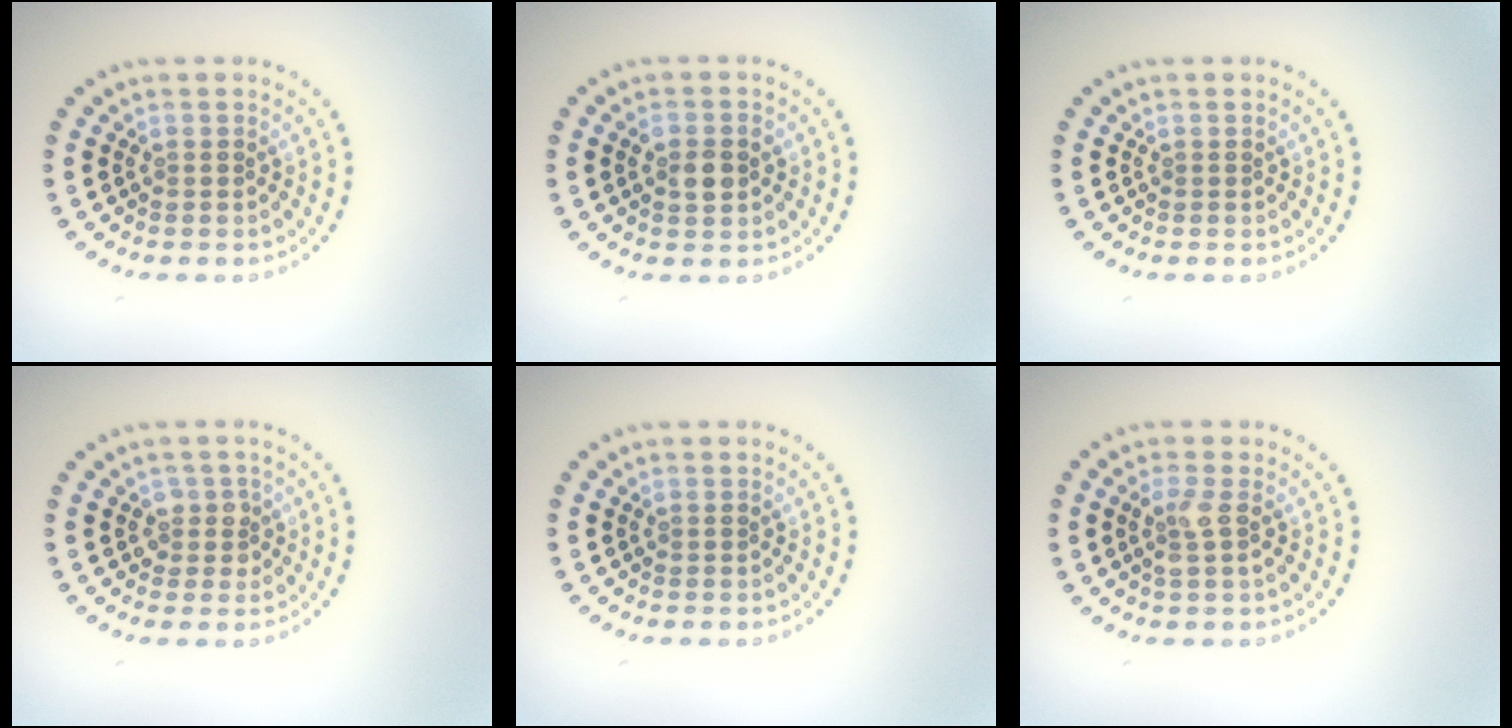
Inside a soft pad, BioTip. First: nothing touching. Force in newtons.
{"total": 2.3, "press": 2.3, "slide": 0.3}
{"total": 0.0}
{"total": 1.6, "press": 1.4, "slide": 0.8}
{"total": 0.0}
{"total": 1.7, "press": 1.4, "slide": 1.0}